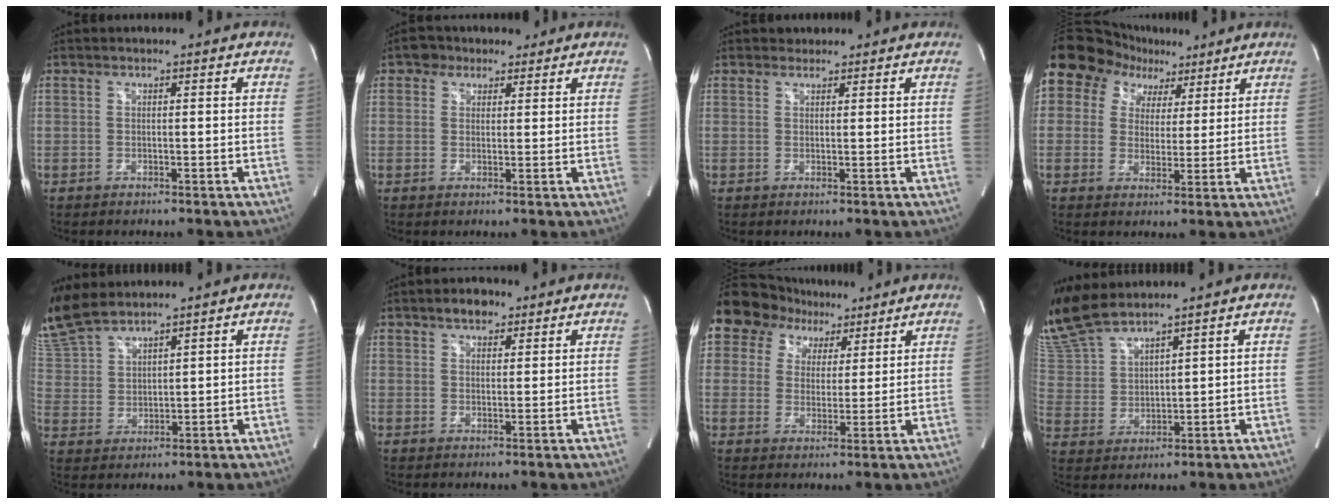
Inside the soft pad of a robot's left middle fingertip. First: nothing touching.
{"total": 4.2, "force": [2.5, 3.2, 1.0], "torque": [-0.022, 0.024, 0.039]}
{"total": 1.4, "force": [1.1, 0.9, -0.2], "torque": [0.004, 0.011, 0.012]}
{"total": 12.6, "force": [7.5, 9.3, 4.0], "torque": [-0.066, 0.052, 0.121]}
{"total": 10.8, "force": [9.8, 2.4, 3.8], "torque": [-0.106, 0.013, 0.213]}
{"total": 3.5, "force": [2.3, 2.0, 1.7], "torque": [-0.029, 0.010, 0.038]}
{"total": 14.6, "force": [8.6, 10.8, 4.6], "torque": [-0.102, 0.058, 0.147]}
{"total": 9.6, "force": [9.0, 0.8, 3.2], "torque": [-0.088, 0.013, 0.199]}